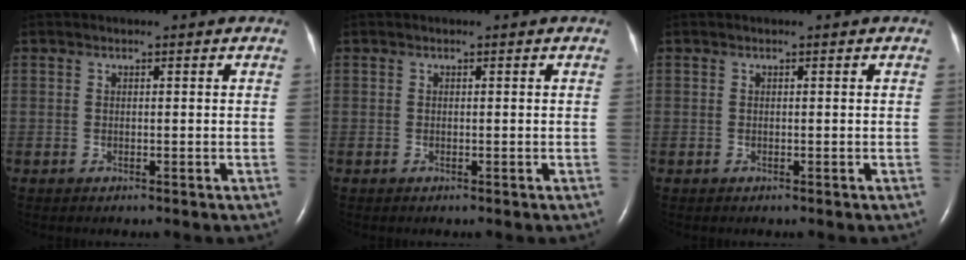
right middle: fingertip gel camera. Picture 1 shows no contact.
{"total": 0.0}
{"total": 0.0}